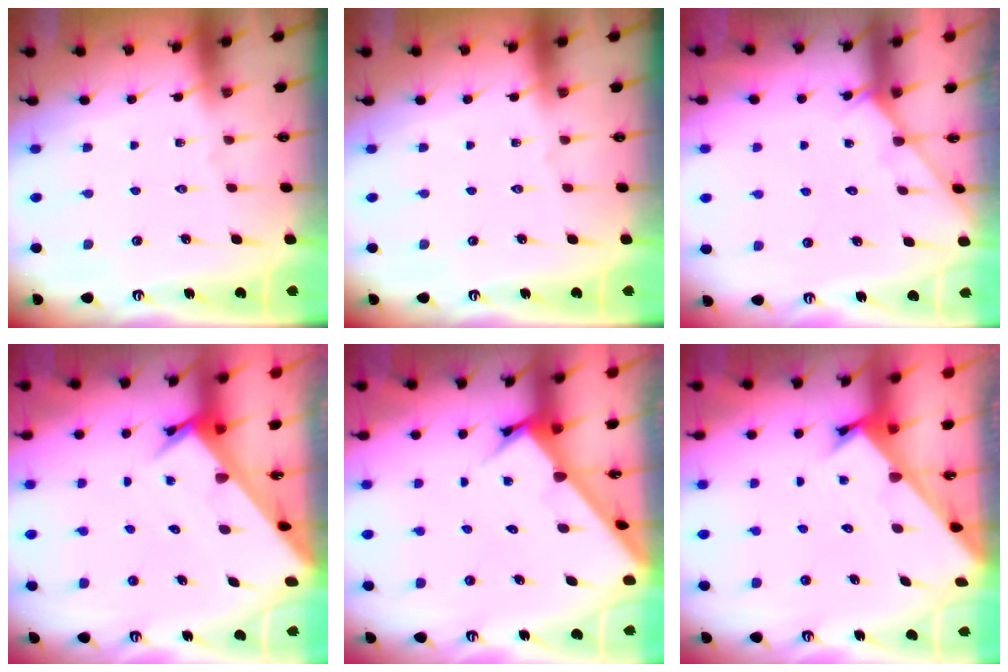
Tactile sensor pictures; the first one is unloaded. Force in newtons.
{"total": 0.0}
{"total": 4.0, "press": 3.9, "slide": 0.5}
{"total": 3.6, "press": 3.6, "slide": 0.2}
{"total": 2.8, "press": 2.8, "slide": 0.2}
{"total": 2.3, "press": 2.3, "slide": 0.2}